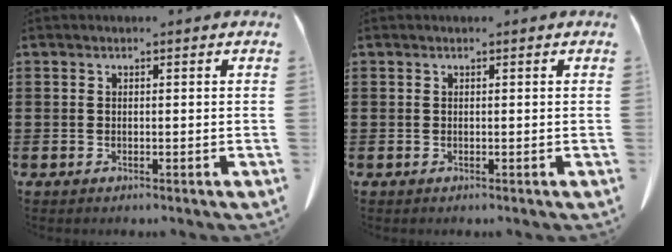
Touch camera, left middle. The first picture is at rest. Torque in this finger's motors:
{"motor_torque": [-0.07, 0.09, 0.00, 0.00]}